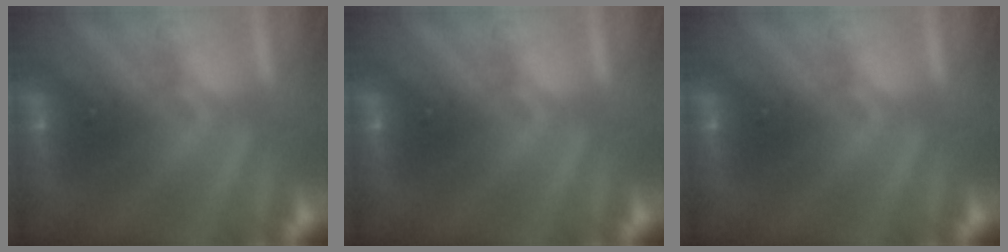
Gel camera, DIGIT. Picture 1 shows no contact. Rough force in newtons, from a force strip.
{"total": 0.0}
{"total": 0.0}